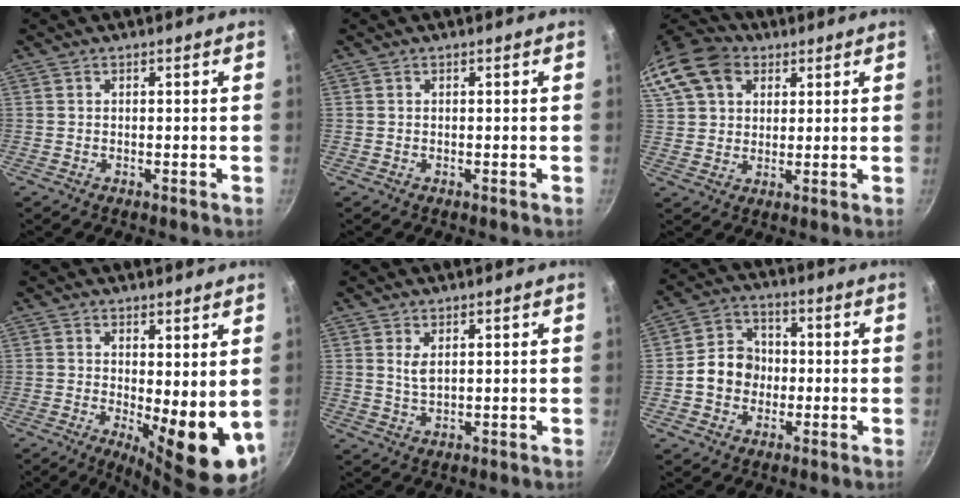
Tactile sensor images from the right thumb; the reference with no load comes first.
{"total": 0.0}
{"total": 18.0, "force": [7.7, 13.3, 9.3], "torque": [-0.202, 0.031, 0.136]}
{"total": 11.4, "force": [0.3, 4.0, 10.6], "torque": [-0.124, -0.023, 0.015]}
{"total": 2.7, "force": [1.1, 1.2, 2.1], "torque": [-0.038, -0.010, 0.022]}
{"total": 8.8, "force": [-1.0, 7.6, 4.3], "torque": [-0.040, 0.022, -0.031]}